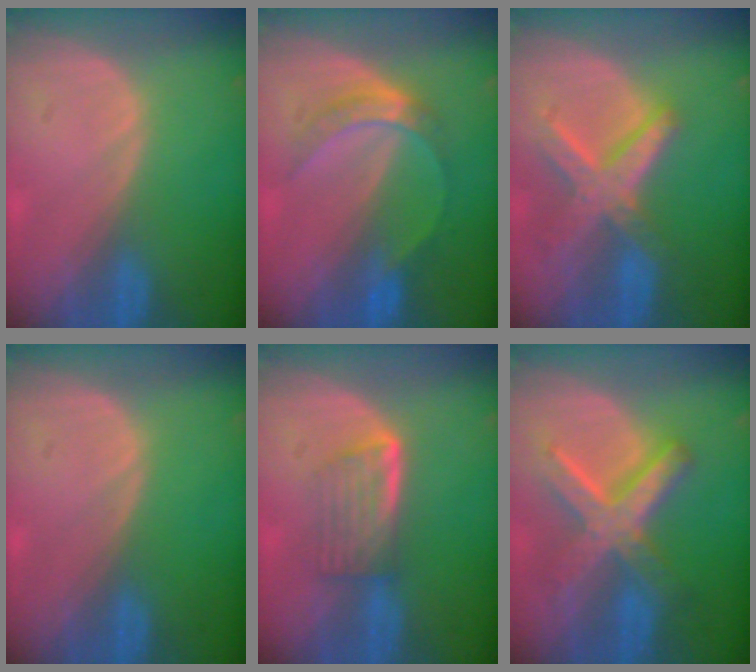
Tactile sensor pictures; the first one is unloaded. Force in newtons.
{"total": 5.0, "press": 4.7, "slide": 1.6}
{"total": 8.2, "press": 7.0, "slide": 4.2}
{"total": 0.0}
{"total": 5.9, "press": 5.0, "slide": 3.1}
{"total": 8.9, "press": 8.9, "slide": 0.7}